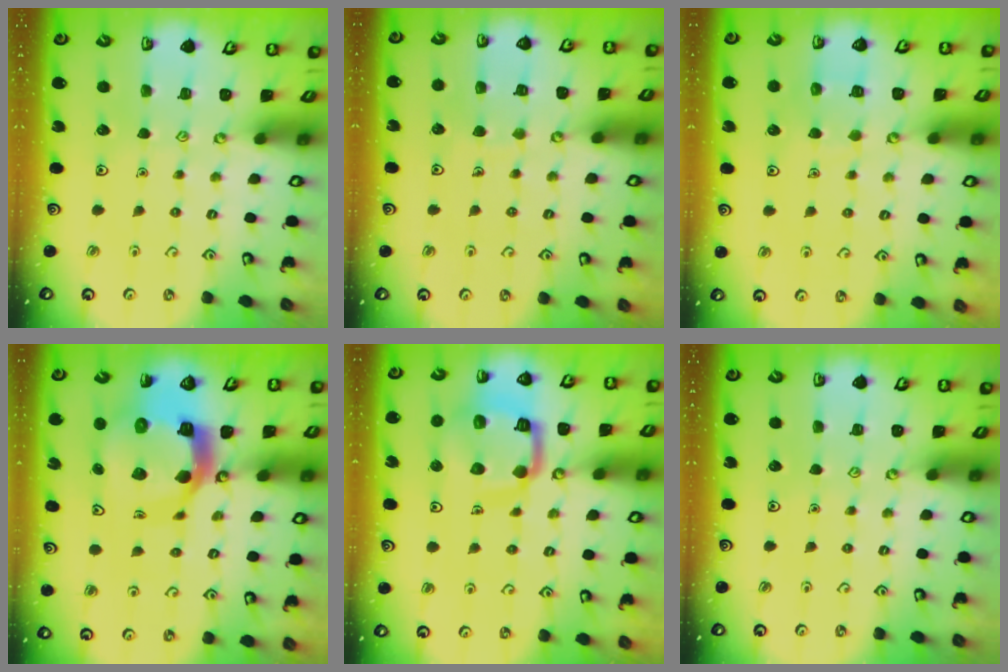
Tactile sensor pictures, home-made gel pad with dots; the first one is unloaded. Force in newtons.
{"total": 5.7, "press": 5.7, "slide": 0.5}
{"total": 4.5, "press": 4.5, "slide": 0.4}
{"total": 14.4, "press": 14.3, "slide": 1.6}
{"total": 13.2, "press": 13.1, "slide": 1.4}
{"total": 0.0}